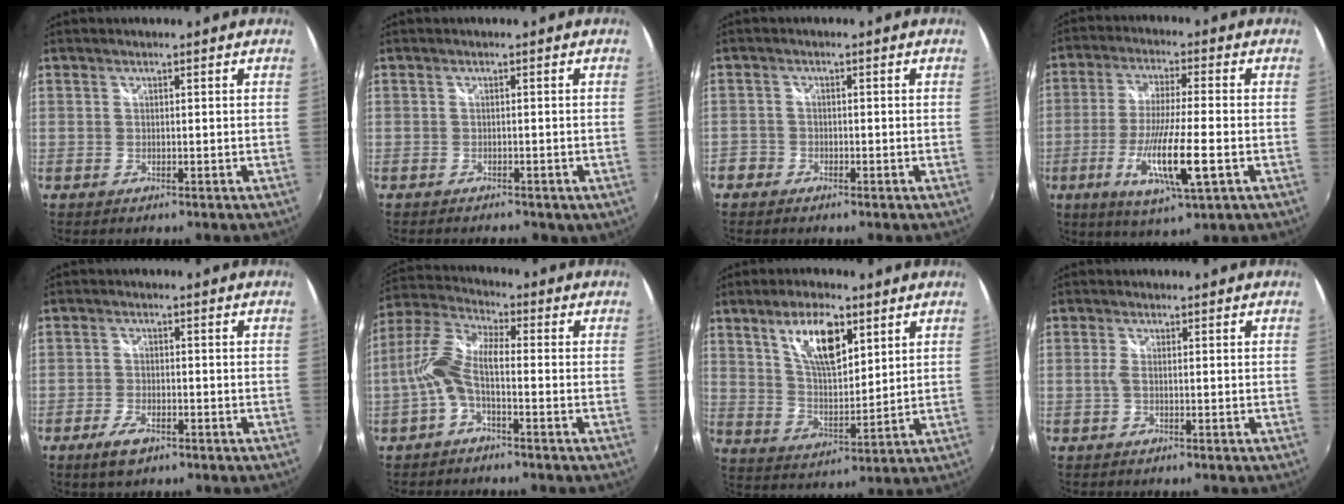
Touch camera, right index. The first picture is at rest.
{"total": 4.6, "force": [-3.4, 2.1, 2.4], "torque": [-0.047, -0.012, -0.042]}
{"total": 3.2, "force": [-2.2, 2.3, 0.5], "torque": [-0.023, 0.000, -0.045]}
{"total": 13.0, "force": [-4.3, 1.2, 12.2], "torque": [-0.233, -0.025, -0.076]}
{"total": 4.4, "force": [-2.8, 2.0, 2.8], "torque": [-0.070, -0.007, -0.052]}
{"total": 8.3, "force": [-2.1, 2.8, 7.5], "torque": [-0.173, 0.015, -0.045]}
{"total": 11.3, "force": [5.9, 4.3, 8.6], "torque": [-0.149, 0.007, 0.114]}
{"total": 1.5, "force": [-0.3, 0.2, 1.5], "torque": [-0.031, 0.000, -0.007]}